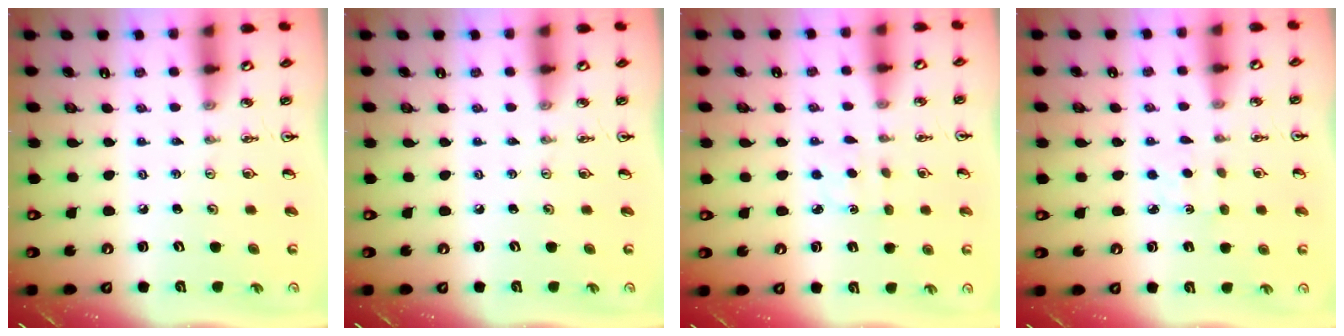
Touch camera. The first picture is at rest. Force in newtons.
{"total": 0.0}
{"total": 2.3, "press": 2.3, "slide": 0.3}
{"total": 2.4, "press": 2.3, "slide": 0.3}